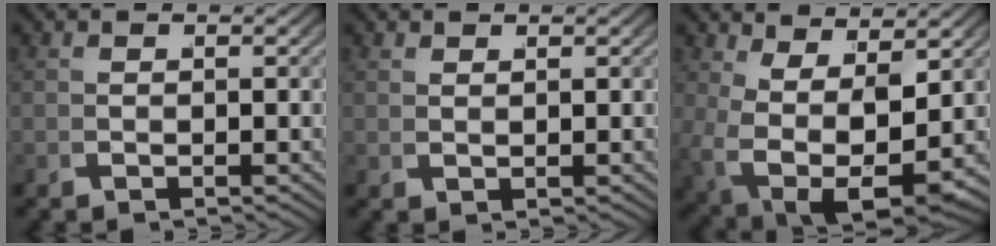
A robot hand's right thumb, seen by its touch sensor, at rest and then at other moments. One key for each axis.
{"total": 1.1, "fx": 1.1, "fy": -0.3, "fz": 0.1, "tx": 0.002, "ty": 0.002, "tz": 0.028}
{"total": 10.7, "fx": -0.6, "fy": 7.3, "fz": 7.8, "tx": -0.185, "ty": -0.063, "tz": 0.019}